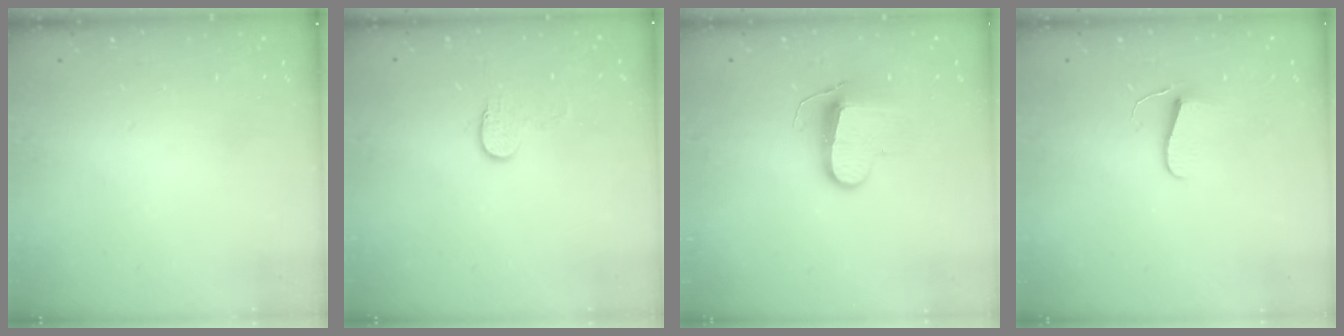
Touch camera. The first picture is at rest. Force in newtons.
{"total": 6.2, "press": 6.2, "slide": 0.4}
{"total": 9.6, "press": 9.6, "slide": 0.2}
{"total": 6.2, "press": 6.1, "slide": 0.6}